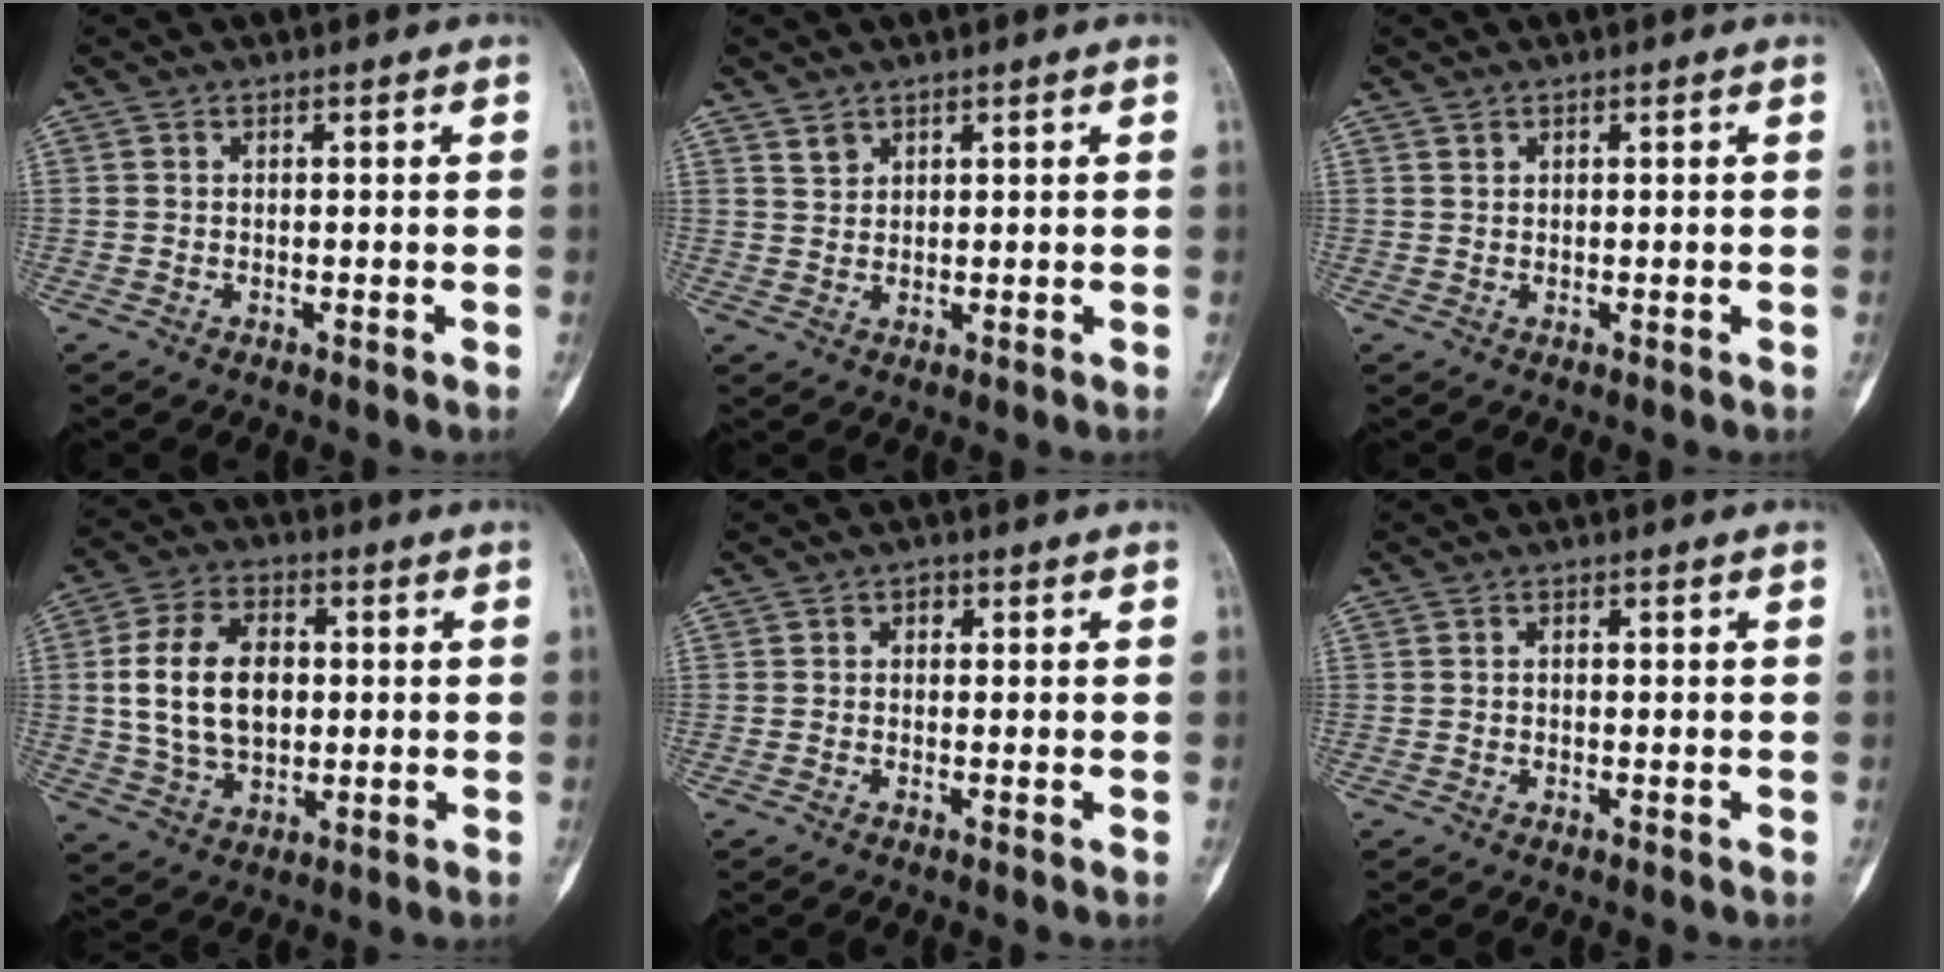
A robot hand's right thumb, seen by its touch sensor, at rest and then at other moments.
{"total": 2.1, "force": [1.6, 1.3, 0.4], "torque": [0.007, -0.010, 0.029]}
{"total": 0.6, "force": [0.5, 0.3, 0.1], "torque": [0.002, -0.003, 0.008]}
{"total": 14.2, "force": [1.2, 9.4, 10.6], "torque": [-0.172, 0.005, 0.024]}
{"total": 1.3, "force": [0.1, 1.0, 0.8], "torque": [0.001, 0.004, -0.007]}
{"total": 0.5, "force": [-0.1, 0.4, 0.3], "torque": [-0.003, 0.002, -0.007]}